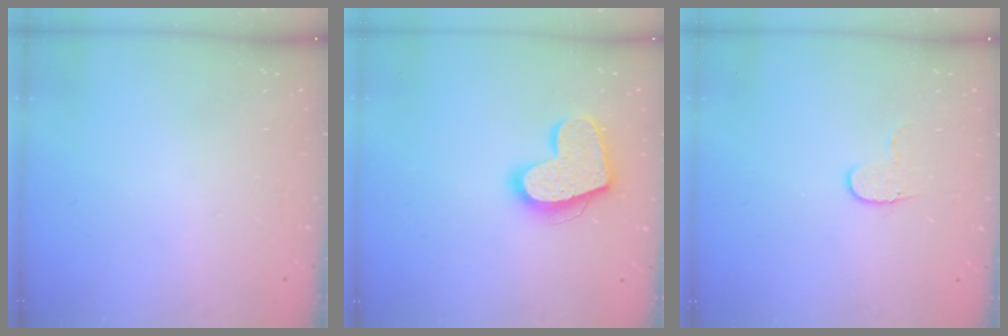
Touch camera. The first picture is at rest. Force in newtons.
{"total": 16.5, "press": 16.4, "slide": 1.2}
{"total": 5.5, "press": 5.4, "slide": 0.5}